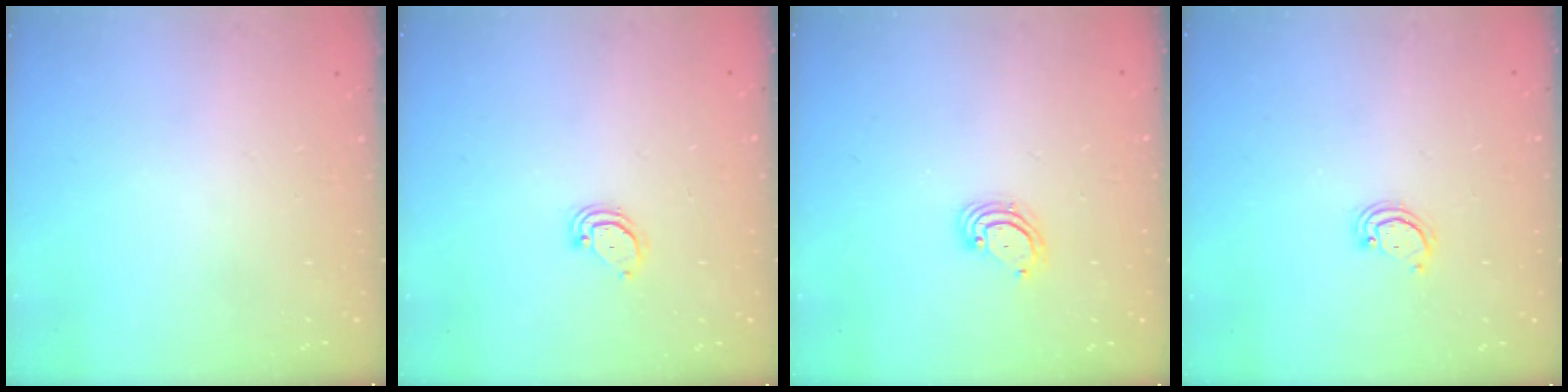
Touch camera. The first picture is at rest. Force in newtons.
{"total": 3.0, "press": 3.0, "slide": 0.2}
{"total": 3.3, "press": 3.3, "slide": 0.3}
{"total": 2.6, "press": 2.6, "slide": 0.3}